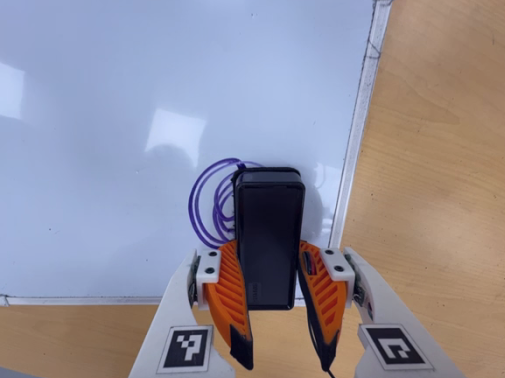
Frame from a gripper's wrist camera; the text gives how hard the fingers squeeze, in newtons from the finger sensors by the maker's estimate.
{"total": 13.2, "left": 13.0, "right": 13.3}